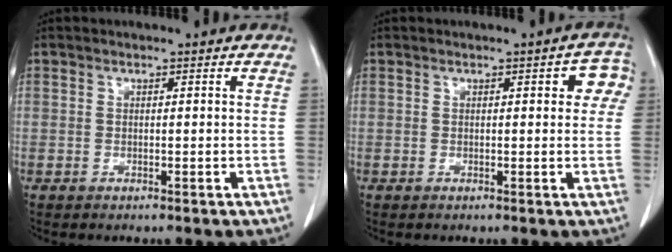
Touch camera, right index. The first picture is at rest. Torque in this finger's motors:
{"motor_torque": [0.05, 0.03, 0.01, 0.00]}